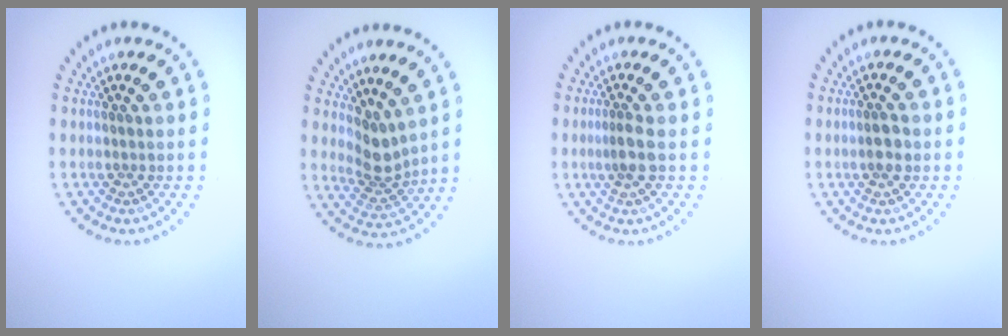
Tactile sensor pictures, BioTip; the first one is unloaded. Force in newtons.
{"total": 2.8, "press": 2.0, "slide": 2.0}
{"total": 2.1, "press": 1.6, "slide": 1.3}
{"total": 1.8, "press": 1.7, "slide": 0.6}